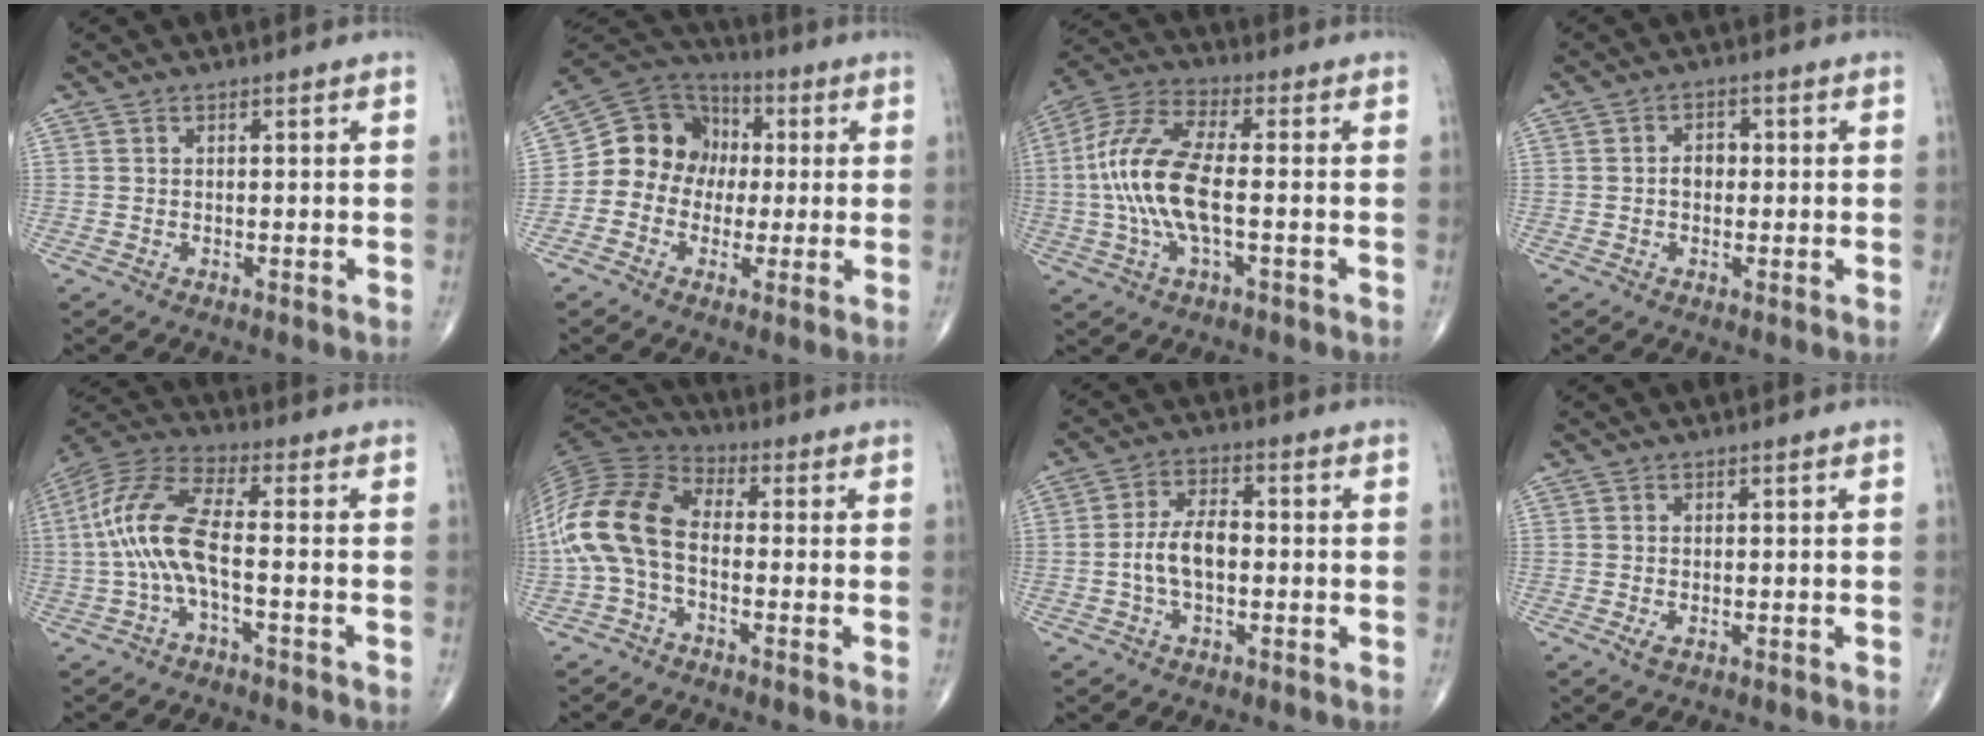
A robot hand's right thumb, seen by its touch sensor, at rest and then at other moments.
{"total": 12.3, "force": [-0.3, 11.0, 5.5], "torque": [-0.059, 0.037, -0.019]}
{"total": 14.8, "force": [-1.3, 5.5, 13.6], "torque": [-0.307, 0.027, -0.027]}
{"total": 3.0, "force": [-0.1, 2.2, 2.0], "torque": [-0.021, 0.012, -0.008]}
{"total": 12.1, "force": [-1.8, 3.9, 11.3], "torque": [-0.265, 0.042, -0.038]}
{"total": 14.7, "force": [-2.0, 8.8, 11.6], "torque": [-0.244, 0.042, -0.049]}
{"total": 7.1, "force": [-1.1, 3.9, 5.8], "torque": [-0.114, 0.021, -0.025]}
{"total": 1.3, "force": [-0.5, 0.6, 1.1], "torque": [-0.024, -0.005, -0.006]}